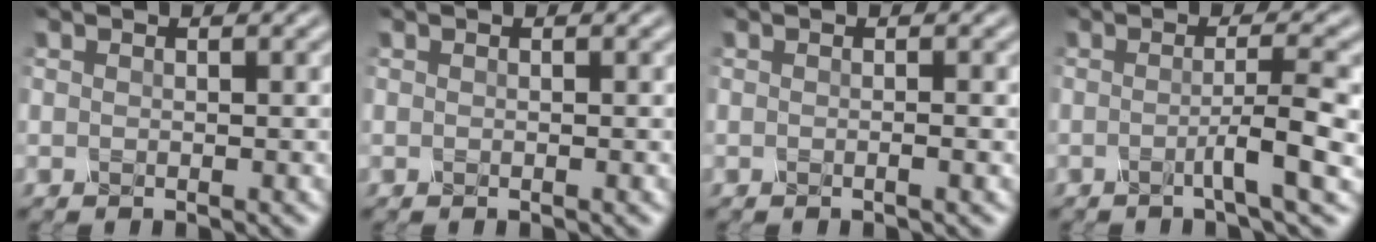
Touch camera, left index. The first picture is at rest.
{"total": 0.0}
{"total": 1.0, "force": [-0.3, 0.3, 0.8], "torque": [-0.010, 0.005, -0.011]}
{"total": 4.1, "force": [-1.0, 0.6, 4.0], "torque": [-0.060, -0.003, -0.022]}